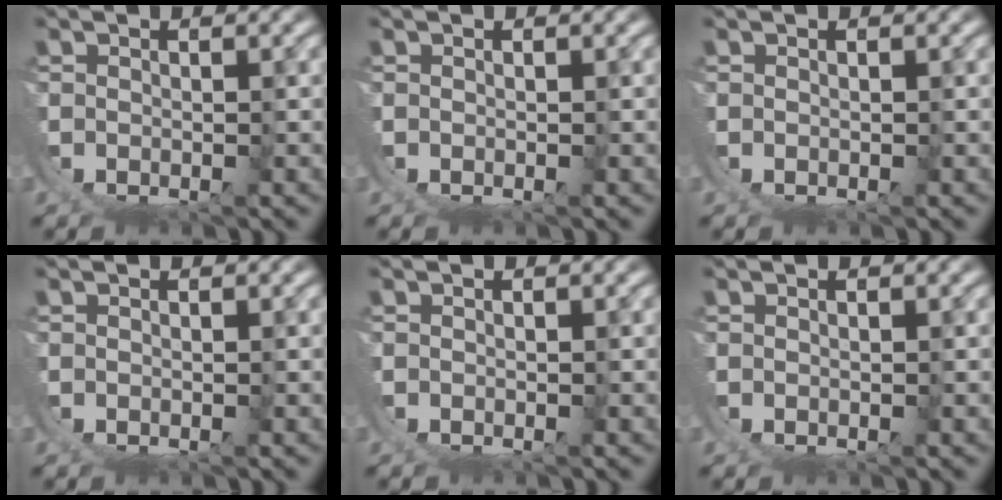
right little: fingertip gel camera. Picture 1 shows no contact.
{"total": 0.0}
{"total": 0.0}
{"total": 0.0}
{"total": 1.2, "force": [0.3, -1.1, -0.4], "torque": [0.016, 0.006, 0.004]}
{"total": 0.8, "force": [0.3, -0.7, -0.2], "torque": [0.009, 0.004, 0.004]}